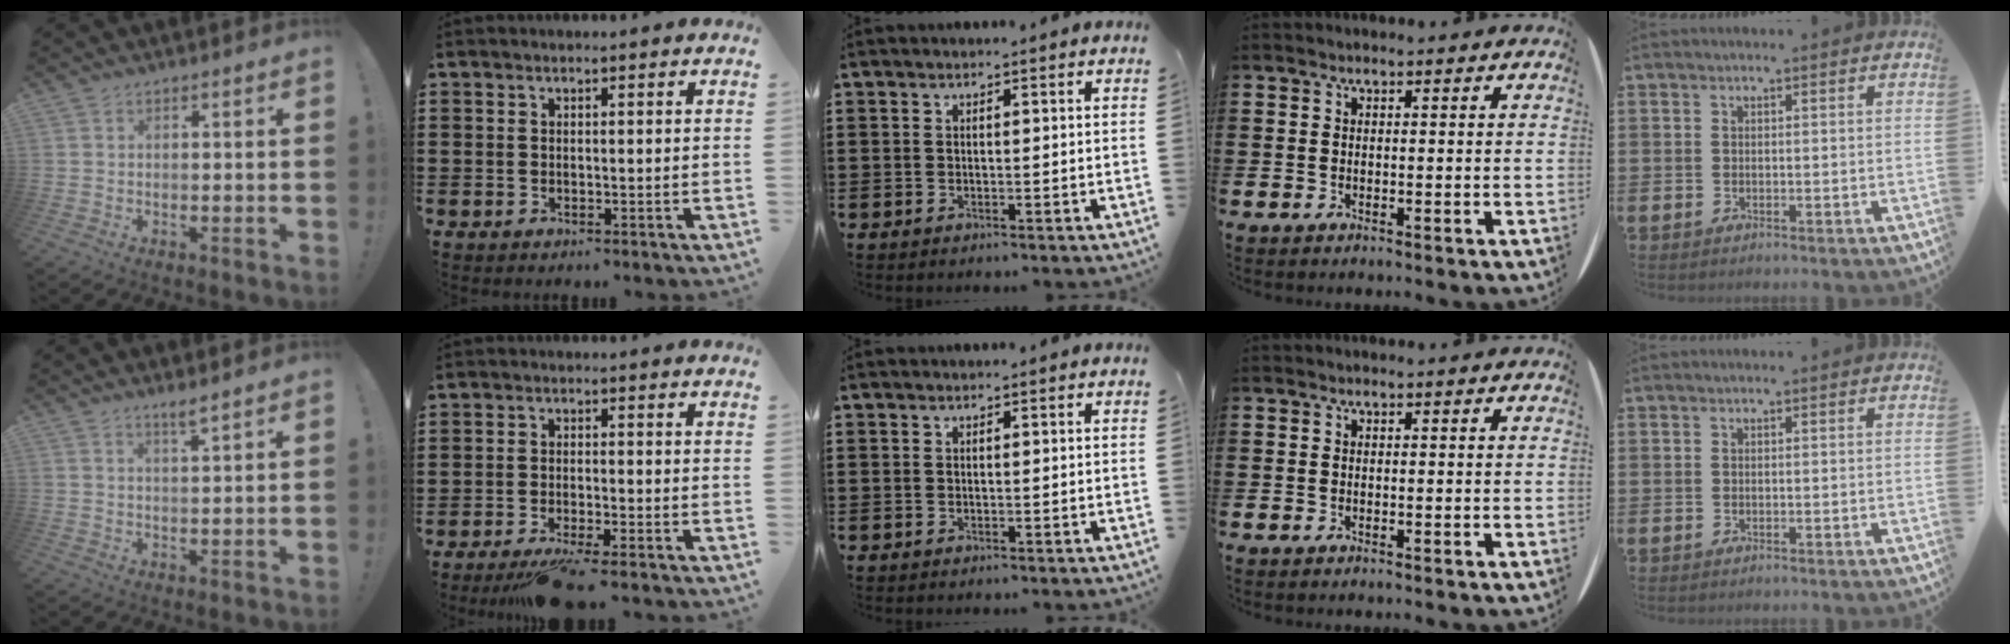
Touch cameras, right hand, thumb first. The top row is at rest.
{"thumb": {"total": 2.7, "force": [2.1, -0.2, 1.7], "torque": [-0.024, -0.013, 0.034]}, "index": {"total": 3.6, "force": [-3.0, -0.4, 1.9], "torque": [-0.031, -0.009, -0.055]}}